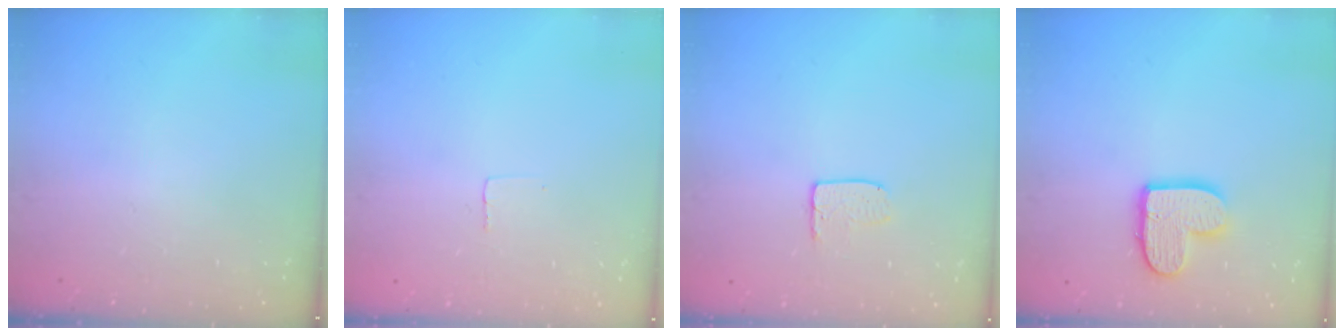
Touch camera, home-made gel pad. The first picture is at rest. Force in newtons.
{"total": 2.4, "press": 2.4, "slide": 0.1}
{"total": 5.8, "press": 5.8, "slide": 0.4}
{"total": 12.2, "press": 12.2, "slide": 0.8}